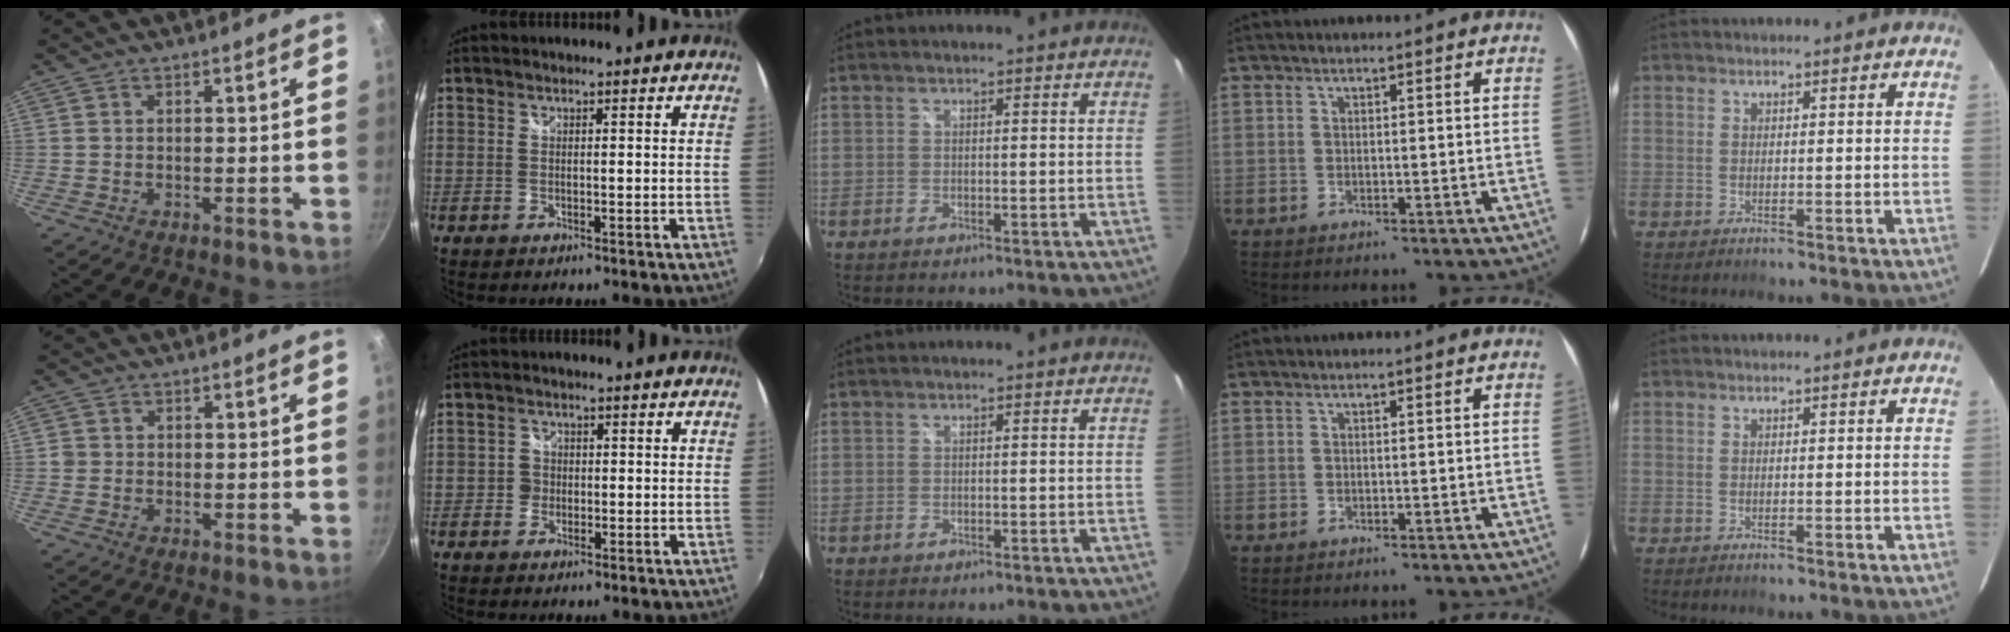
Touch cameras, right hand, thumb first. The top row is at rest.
{"thumb": {"total": 1.3, "force": [-0.2, 1.2, 0.3], "torque": [-0.001, 0.004, -0.004]}, "index": {"total": 2.3, "force": [-0.7, 2.2, 0.3], "torque": [-0.006, 0.003, -0.015]}}